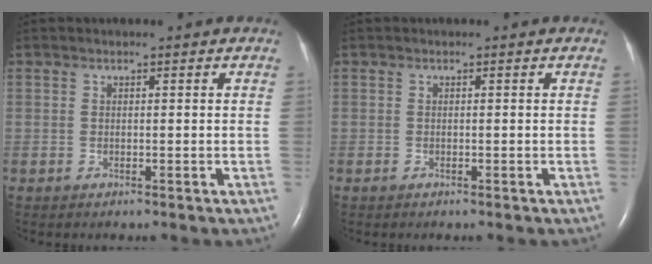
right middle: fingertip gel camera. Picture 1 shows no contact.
{"total": 0.0}